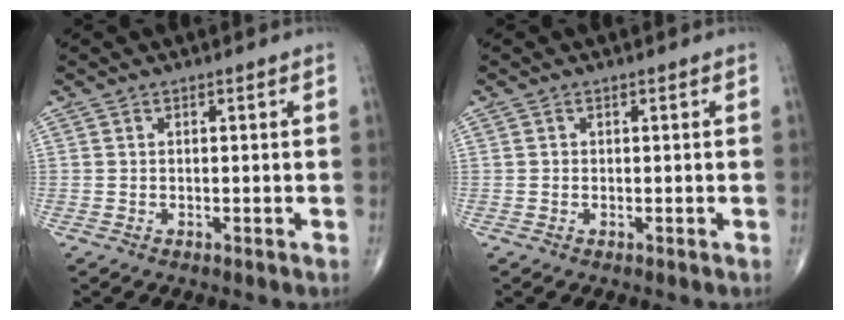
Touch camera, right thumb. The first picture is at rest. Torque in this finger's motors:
{"motor_torque": [0.19, 0.01, -0.09, -0.18, 0.00]}